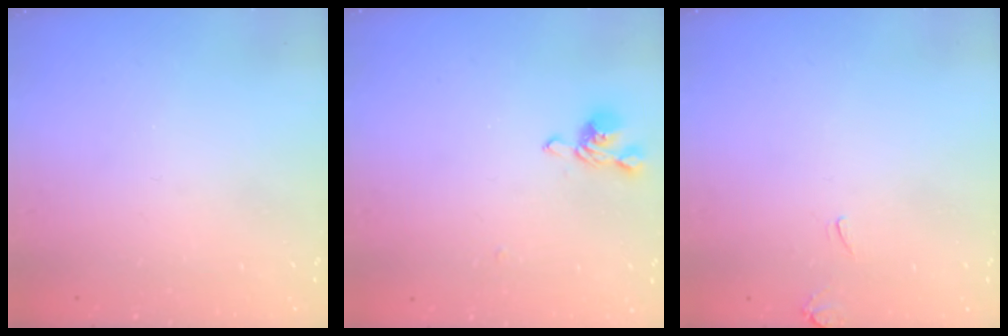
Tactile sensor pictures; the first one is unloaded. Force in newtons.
{"total": 4.1, "press": 4.1, "slide": 0.3}
{"total": 0.6, "press": 0.1, "slide": 0.6}